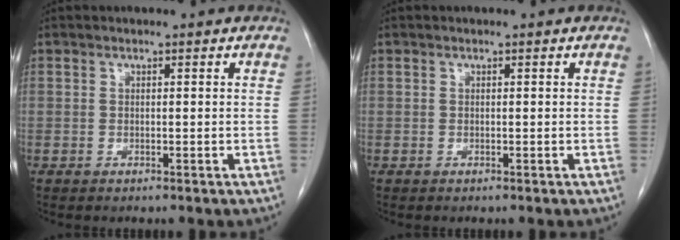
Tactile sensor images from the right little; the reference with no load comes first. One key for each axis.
{"total": 0.0}